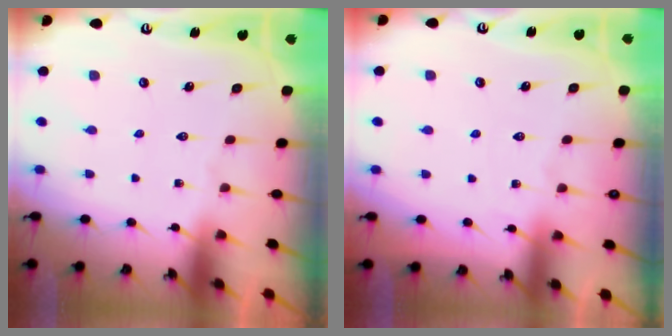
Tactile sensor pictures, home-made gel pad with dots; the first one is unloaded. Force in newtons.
{"total": 4.8, "press": 4.7, "slide": 0.5}